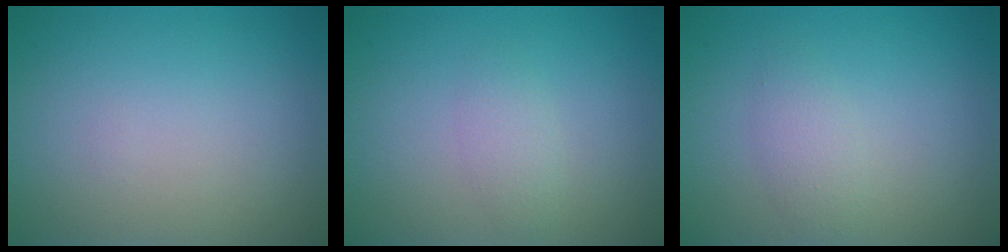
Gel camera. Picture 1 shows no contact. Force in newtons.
{"total": 1.4, "press": 1.4, "slide": 0.1}
{"total": 1.7, "press": 1.7, "slide": 0.0}